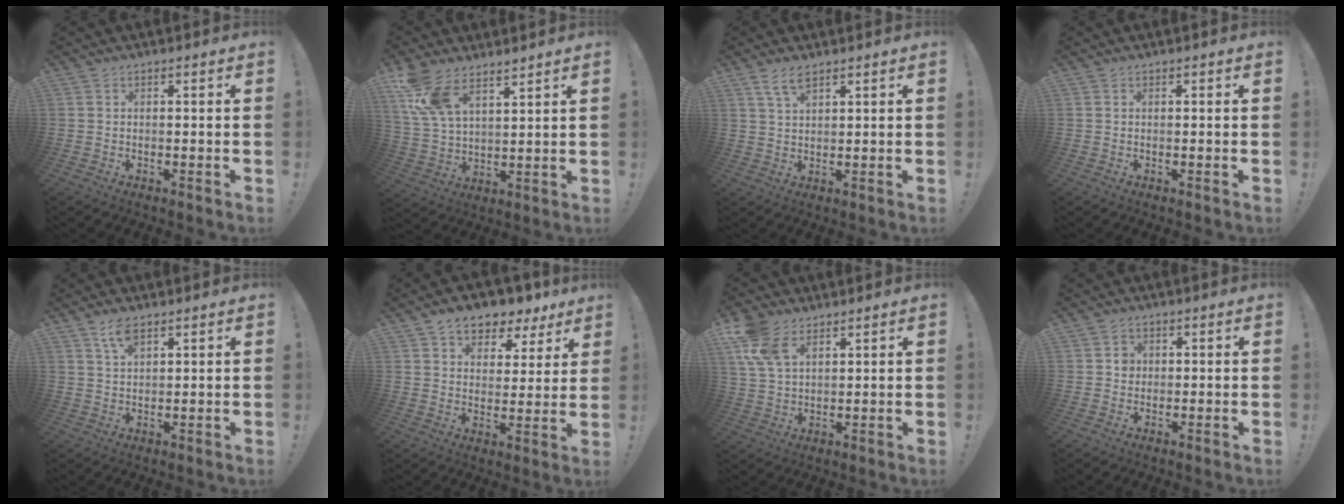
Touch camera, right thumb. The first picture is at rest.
{"total": 11.6, "force": [8.4, 5.1, 6.1], "torque": [-0.132, -0.034, 0.166]}
{"total": 4.8, "force": [3.2, 1.7, 3.1], "torque": [-0.058, -0.011, 0.058]}
{"total": 0.0}
{"total": 4.6, "force": [2.9, 1.8, 3.1], "torque": [-0.060, -0.008, 0.052]}
{"total": 8.6, "force": [6.0, 5.2, 3.3], "torque": [-0.046, -0.041, 0.115]}
{"total": 10.6, "force": [5.9, 6.0, 6.4], "torque": [-0.139, -0.016, 0.115]}
{"total": 2.7, "force": [0.1, 2.5, 1.0], "torque": [-0.004, 0.000, -0.003]}